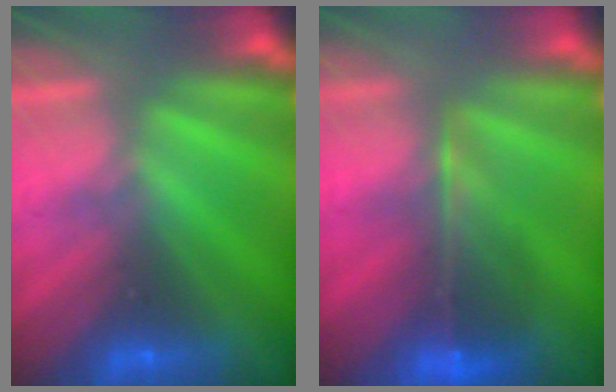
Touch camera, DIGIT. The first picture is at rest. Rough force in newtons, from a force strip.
{"total": 5.8}